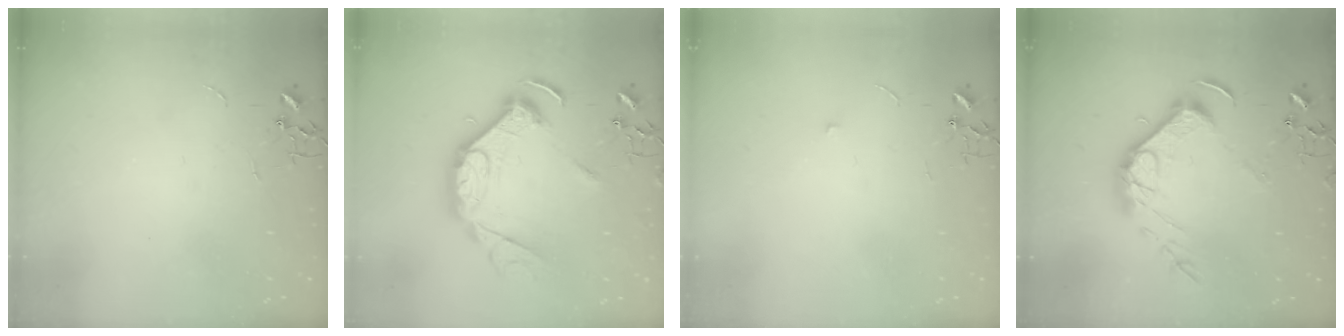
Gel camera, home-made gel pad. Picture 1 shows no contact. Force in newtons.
{"total": 18.3, "press": 18.3, "slide": 1.4}
{"total": 4.0, "press": 3.7, "slide": 1.6}
{"total": 15.8, "press": 15.7, "slide": 1.6}